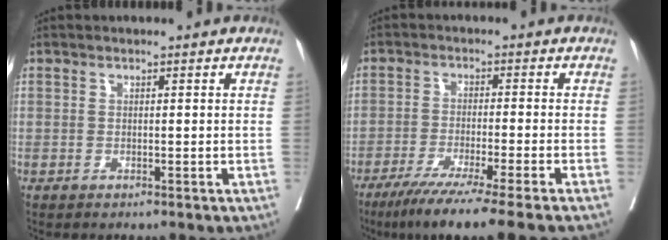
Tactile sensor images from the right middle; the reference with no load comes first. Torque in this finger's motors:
{"motor_torque": [1.19, -0.95, 0.53, 0.14]}